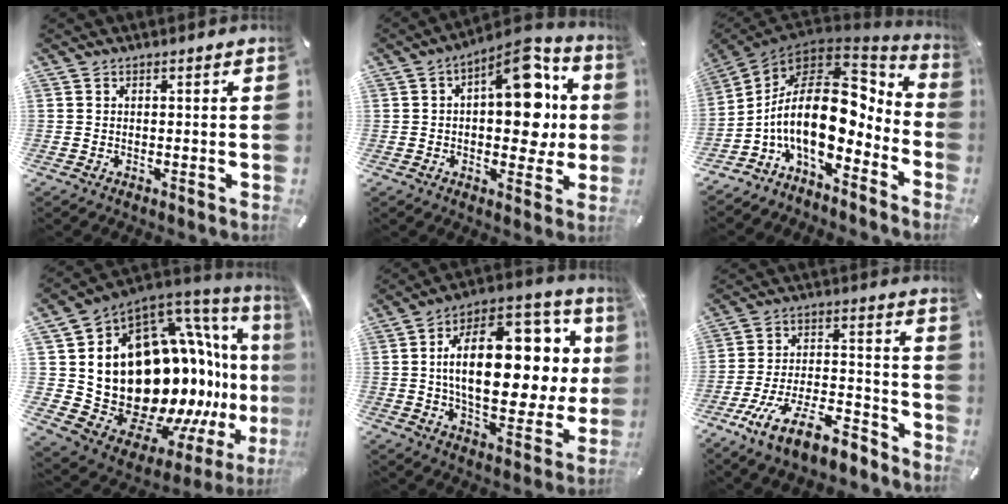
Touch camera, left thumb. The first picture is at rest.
{"total": 16.0, "force": [3.5, 8.8, 12.9], "torque": [-0.157, -0.027, 0.058]}
{"total": 21.3, "force": [-1.1, 10.8, 18.3], "torque": [-0.367, -0.021, -0.020]}
{"total": 21.7, "force": [-1.2, 15.3, 15.2], "torque": [-0.218, -0.096, 0.042]}
{"total": 26.3, "force": [4.6, 13.5, 22.0], "torque": [-0.371, -0.025, 0.073]}
{"total": 15.9, "force": [-10.7, 6.2, 10.0], "torque": [-0.172, 0.064, -0.182]}